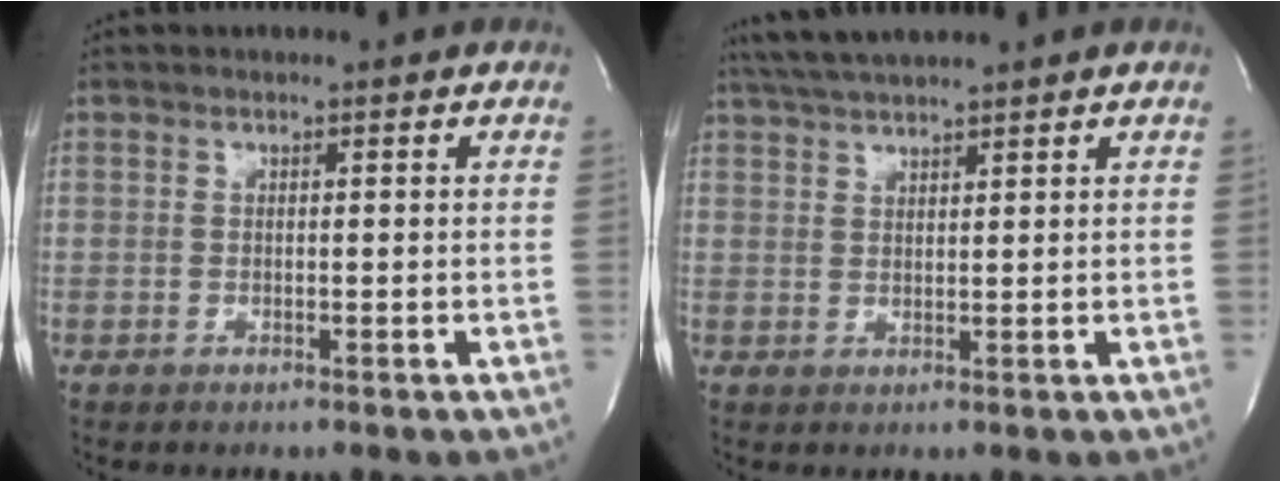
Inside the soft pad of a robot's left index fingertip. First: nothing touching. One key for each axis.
{"total": 5.6, "fx": 5.0, "fy": -0.3, "fz": 2.6, "tx": -0.054, "ty": 0.025, "tz": 0.097}